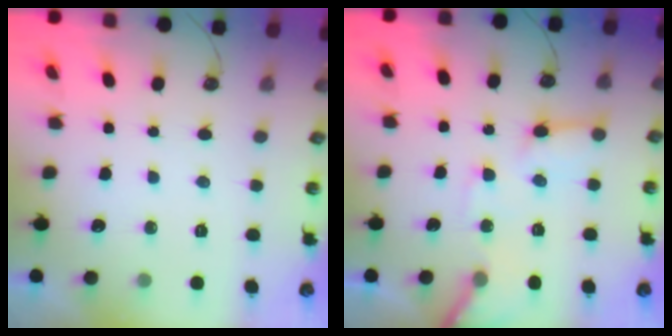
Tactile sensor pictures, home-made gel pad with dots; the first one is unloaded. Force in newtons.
{"total": 11.0, "press": 10.9, "slide": 1.7}